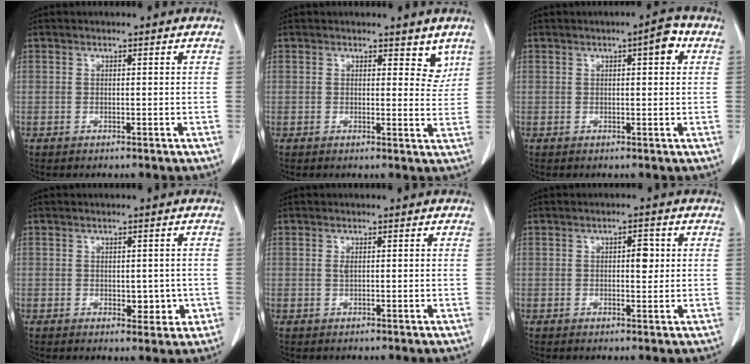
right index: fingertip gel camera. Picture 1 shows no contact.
{"total": 3.5, "force": [2.6, 1.9, 1.5], "torque": [0.003, -0.013, 0.029]}
{"total": 3.5, "force": [1.3, 0.8, 3.2], "torque": [-0.040, 0.008, 0.015]}
{"total": 3.8, "force": [-0.5, 2.3, 3.1], "torque": [-0.032, 0.003, 0.003]}
{"total": 0.7, "force": [0.2, 0.2, 0.7], "torque": [-0.014, -0.002, 0.003]}
{"total": 2.6, "force": [0.4, 1.1, 2.3], "torque": [-0.032, 0.002, 0.005]}